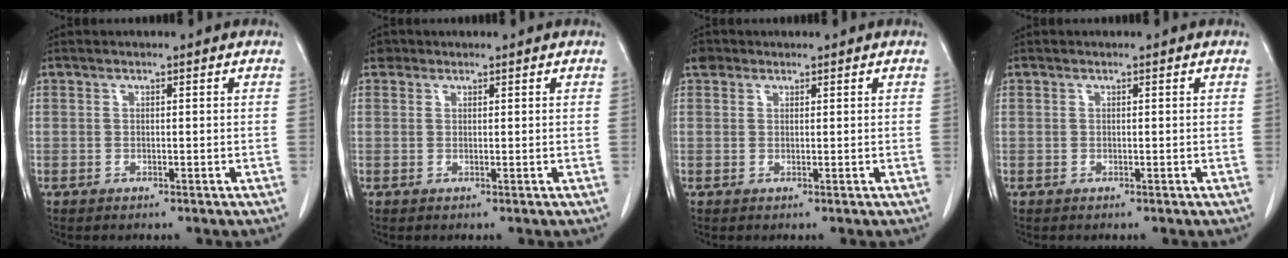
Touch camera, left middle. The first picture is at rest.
{"total": 1.3, "force": [0.9, 1.0, 0.1], "torque": [0.003, 0.008, 0.011]}
{"total": 1.8, "force": [1.2, 1.3, 0.4], "torque": [-0.008, 0.012, 0.019]}
{"total": 0.0}